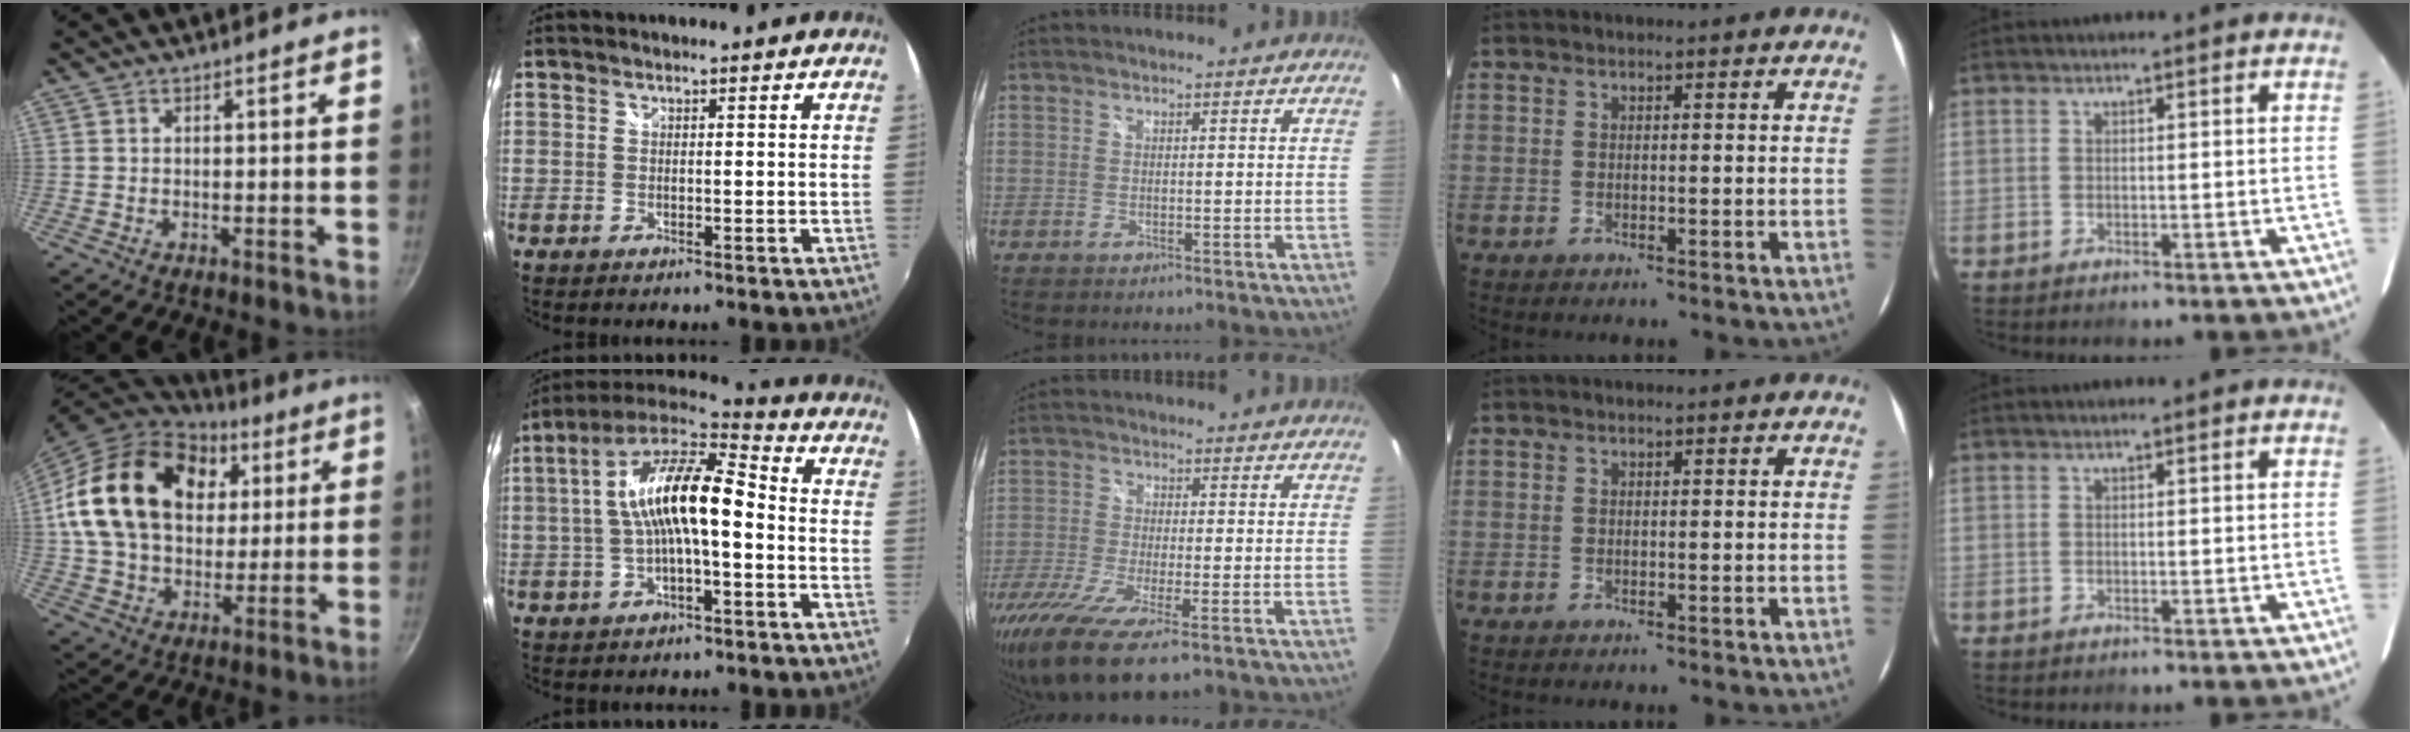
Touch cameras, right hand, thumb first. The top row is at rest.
{"thumb": {"total": 25.2, "force": [6.7, 18.2, 16.0], "torque": [-0.260, 0.008, 0.115]}, "index": {"total": 15.1, "force": [-0.5, 4.7, 14.3], "torque": [-0.261, 0.023, -0.016]}, "middle": {"total": 12.7, "force": [-8.2, 2.1, 9.4], "torque": [-0.205, -0.056, -0.149]}}